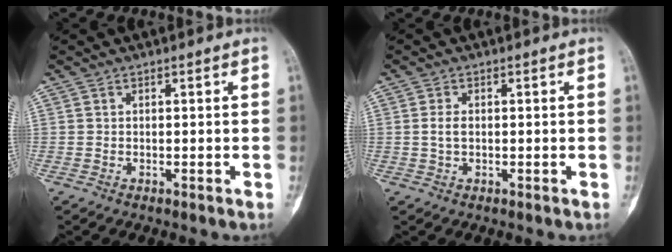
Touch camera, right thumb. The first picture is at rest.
{"total": 2.0, "force": [-0.1, 1.2, 1.6], "torque": [-0.033, 0.002, -0.005]}